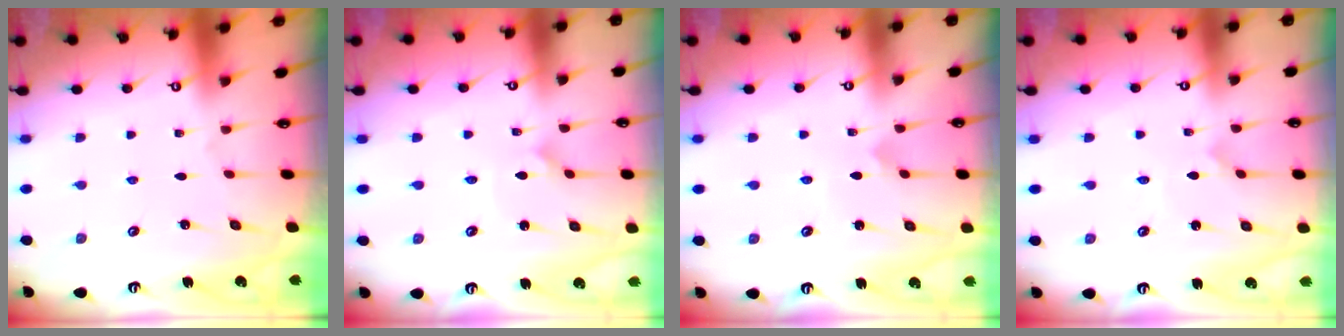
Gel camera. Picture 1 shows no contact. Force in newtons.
{"total": 1.4, "press": 1.4, "slide": 0.1}
{"total": 2.7, "press": 2.7, "slide": 0.1}
{"total": 1.3, "press": 1.3, "slide": 0.2}